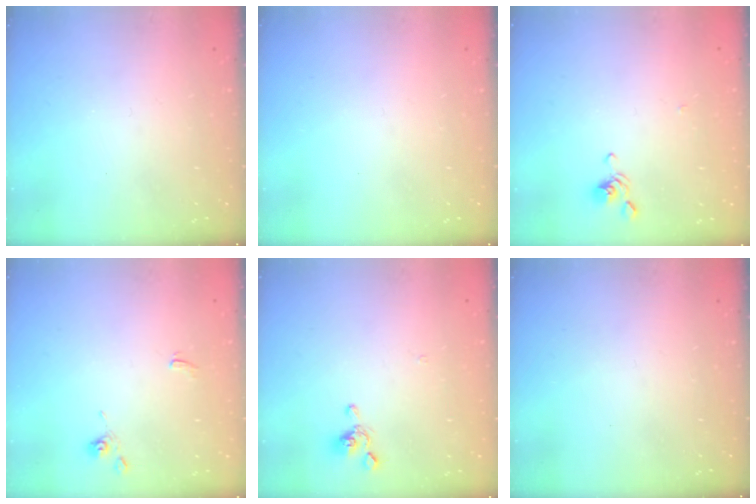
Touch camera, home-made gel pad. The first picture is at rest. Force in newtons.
{"total": 0.0}
{"total": 3.8, "press": 3.7, "slide": 0.4}
{"total": 0.6, "press": 0.5, "slide": 0.3}
{"total": 1.5, "press": 1.3, "slide": 0.7}
{"total": 0.0}